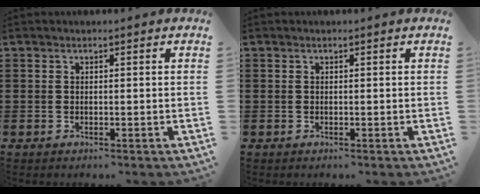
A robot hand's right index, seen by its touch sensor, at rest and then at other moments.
{"total": 0.0}